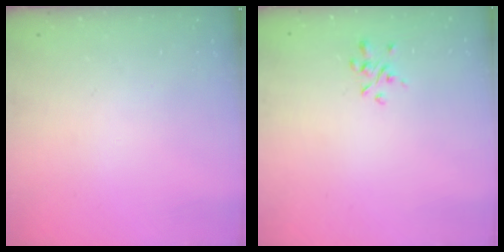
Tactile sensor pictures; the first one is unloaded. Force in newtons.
{"total": 1.8, "press": 1.6, "slide": 0.7}